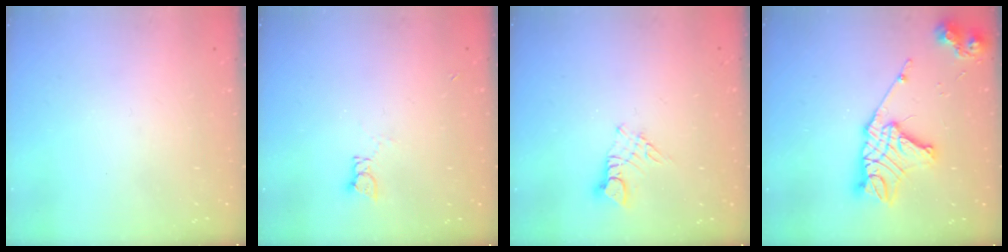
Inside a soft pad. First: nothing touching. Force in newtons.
{"total": 3.4, "press": 3.4, "slide": 0.3}
{"total": 3.7, "press": 3.7, "slide": 0.3}
{"total": 17.9, "press": 17.9, "slide": 1.5}